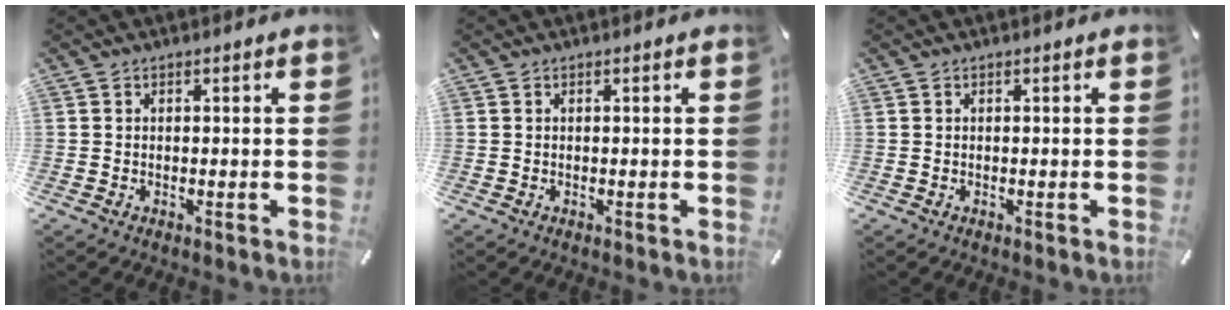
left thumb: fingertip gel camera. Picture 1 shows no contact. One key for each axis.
{"total": 0.0}
{"total": 0.0}